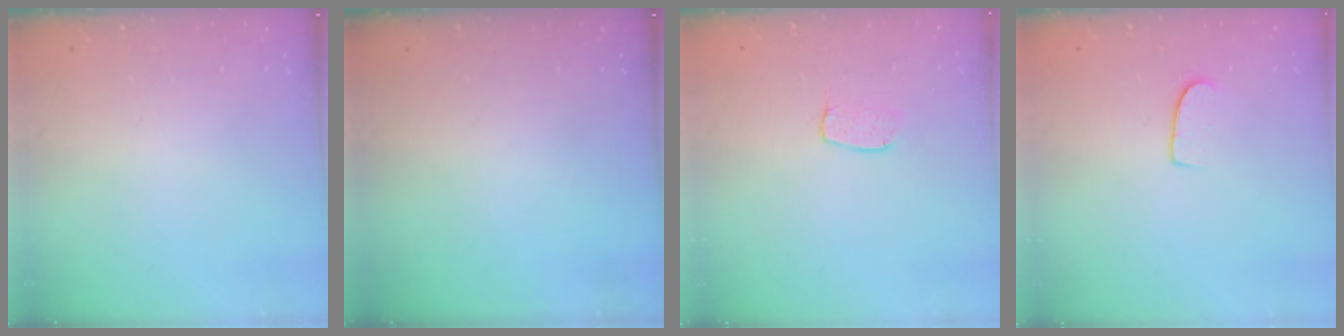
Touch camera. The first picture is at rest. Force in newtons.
{"total": 0.0}
{"total": 5.7, "press": 5.7, "slide": 0.4}
{"total": 7.0, "press": 7.0, "slide": 0.4}